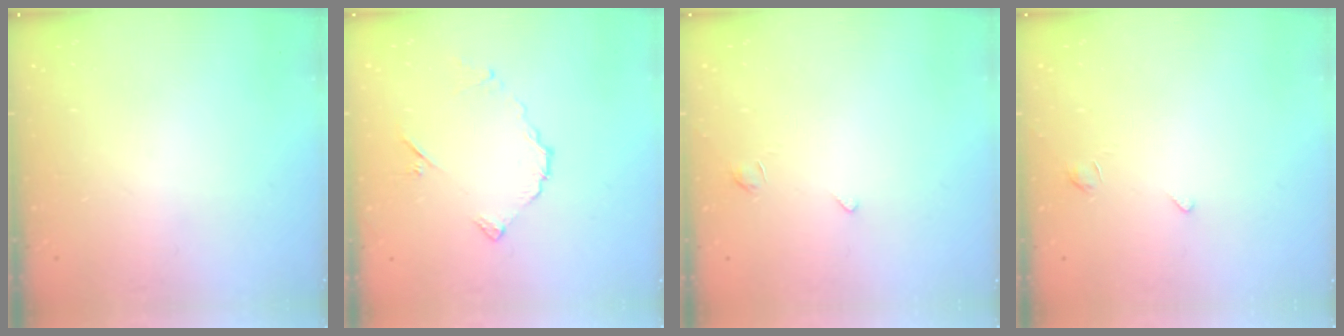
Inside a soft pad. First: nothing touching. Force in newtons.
{"total": 7.4, "press": 7.4, "slide": 0.3}
{"total": 1.9, "press": 1.8, "slide": 0.4}
{"total": 1.9, "press": 1.8, "slide": 0.4}